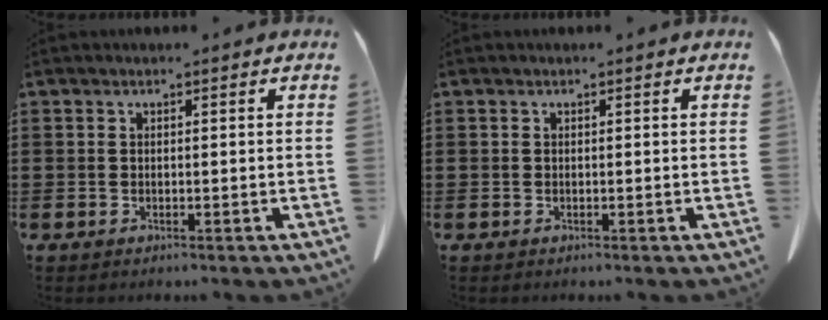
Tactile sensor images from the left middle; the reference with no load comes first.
{"total": 0.0}